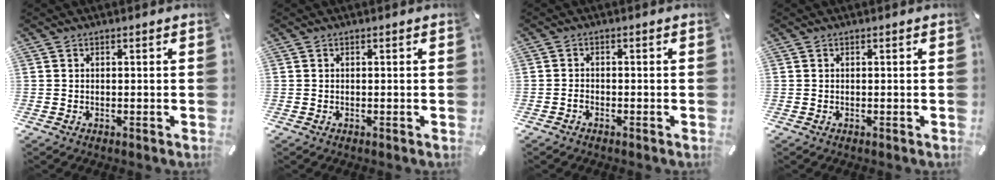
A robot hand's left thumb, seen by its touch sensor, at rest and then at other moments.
{"total": 0.0}
{"total": 1.6, "force": [-1.0, 0.9, 0.9], "torque": [-0.017, 0.004, -0.020]}
{"total": 0.0}